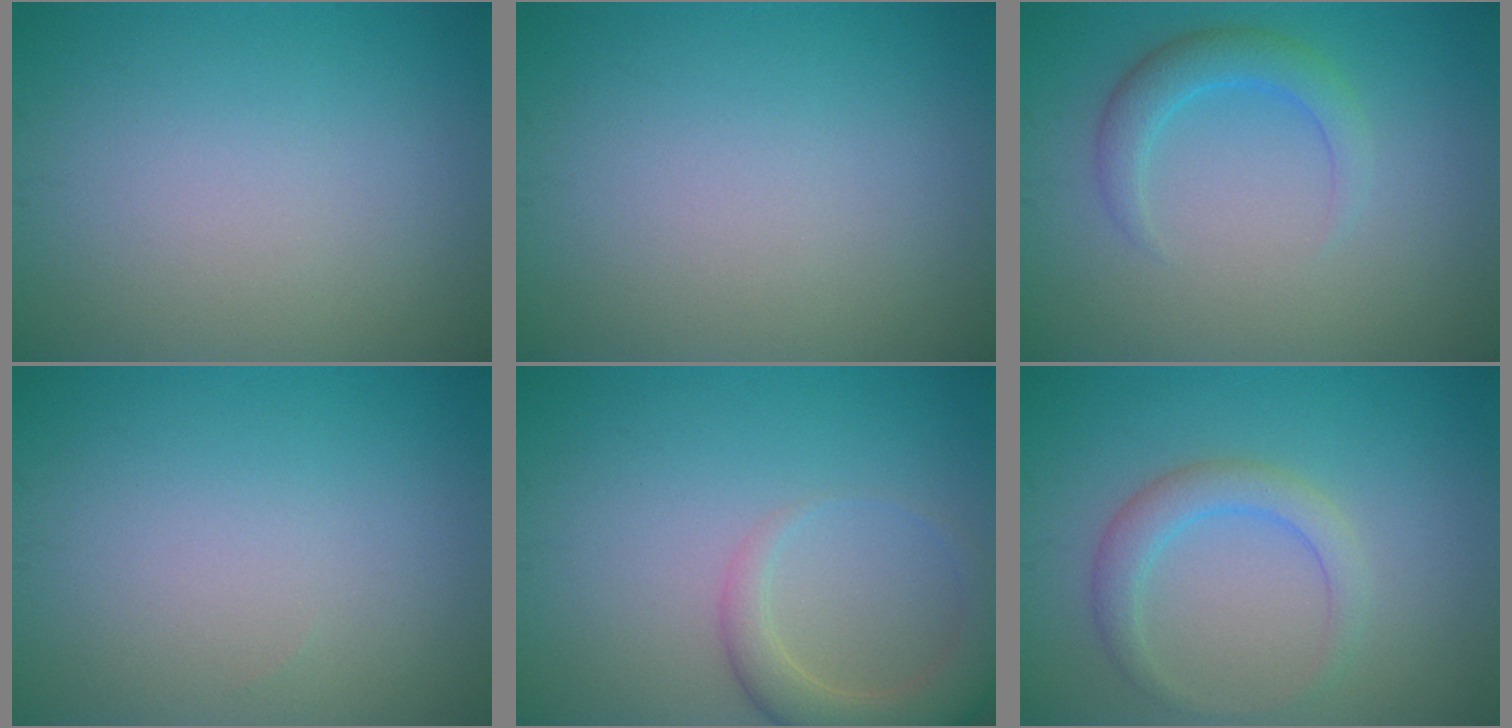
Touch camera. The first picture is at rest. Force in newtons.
{"total": 0.0}
{"total": 2.8, "press": 2.8, "slide": 0.2}
{"total": 0.0}
{"total": 3.8, "press": 3.8, "slide": 0.4}
{"total": 2.8, "press": 2.8, "slide": 0.0}